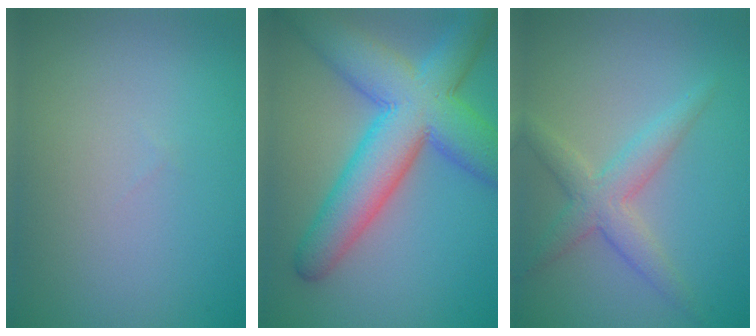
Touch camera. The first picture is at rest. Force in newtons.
{"total": 10.5, "press": 10.5, "slide": 0.2}
{"total": 3.4, "press": 3.4, "slide": 0.1}